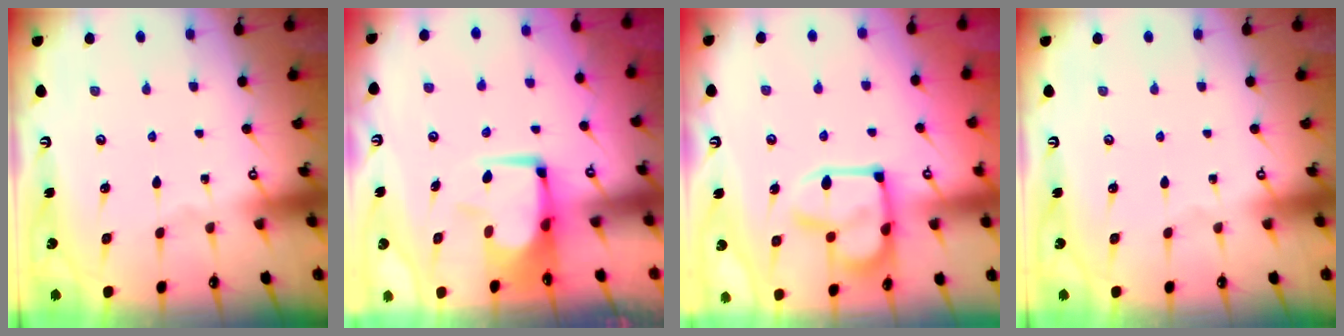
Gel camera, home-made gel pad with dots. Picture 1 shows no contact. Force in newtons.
{"total": 0.7, "press": 0.5, "slide": 0.4}
{"total": 13.6, "press": 13.6, "slide": 1.3}
{"total": 0.0}